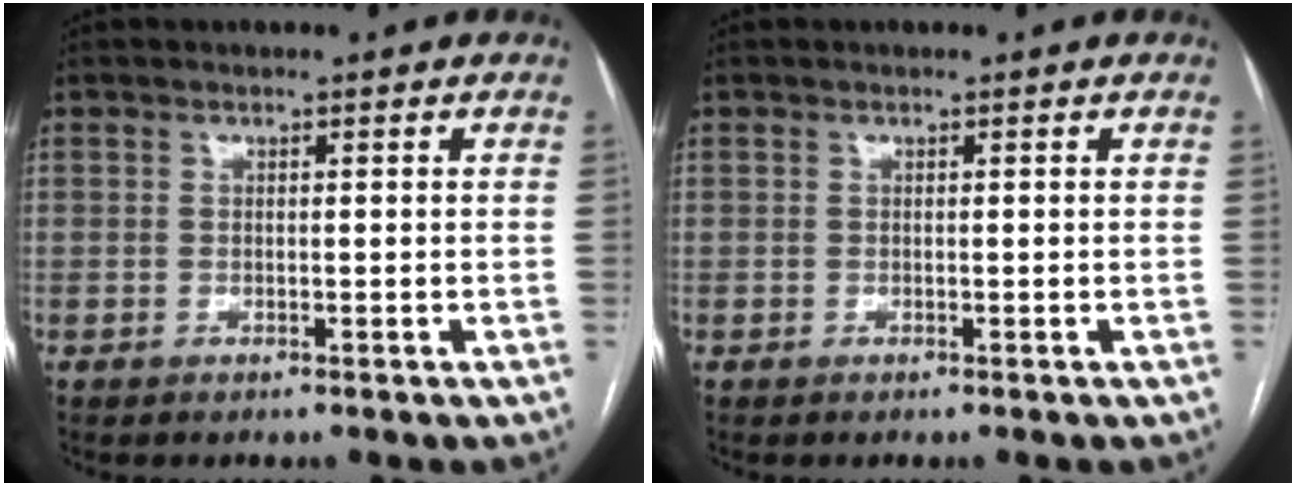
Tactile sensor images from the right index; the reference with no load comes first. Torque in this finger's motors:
{"motor_torque": [0.00, 0.00, 0.00, 0.00]}